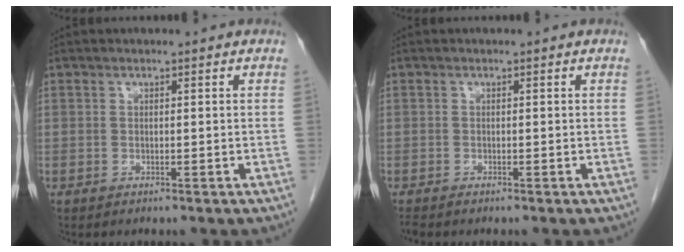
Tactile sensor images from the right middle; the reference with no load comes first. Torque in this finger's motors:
{"motor_torque": [-0.04, 0.14, 0.03, 0.00]}